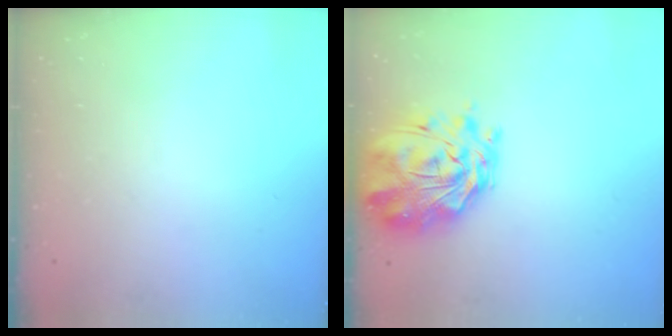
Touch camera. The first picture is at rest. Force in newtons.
{"total": 4.1, "press": 3.7, "slide": 1.8}